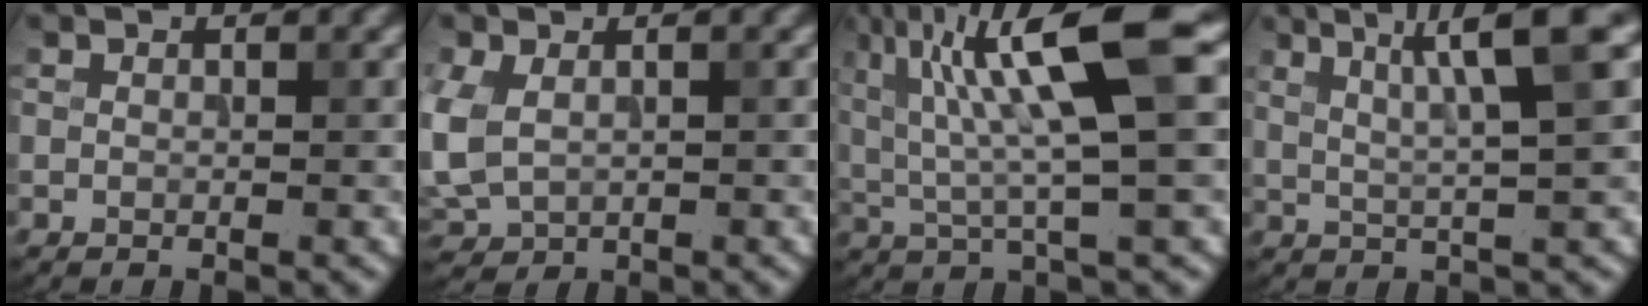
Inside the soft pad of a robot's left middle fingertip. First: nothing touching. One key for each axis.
{"total": 4.9, "fx": 0.1, "fy": 3.7, "fz": 3.2, "tx": -0.086, "ty": -0.010, "tz": 0.010}
{"total": 10.7, "fx": 3.0, "fy": 2.0, "fz": 10.1, "tx": -0.177, "ty": 0.010, "tz": 0.058}
{"total": 6.4, "fx": 2.8, "fy": 0.8, "fz": 5.7, "tx": -0.083, "ty": 0.012, "tz": 0.050}